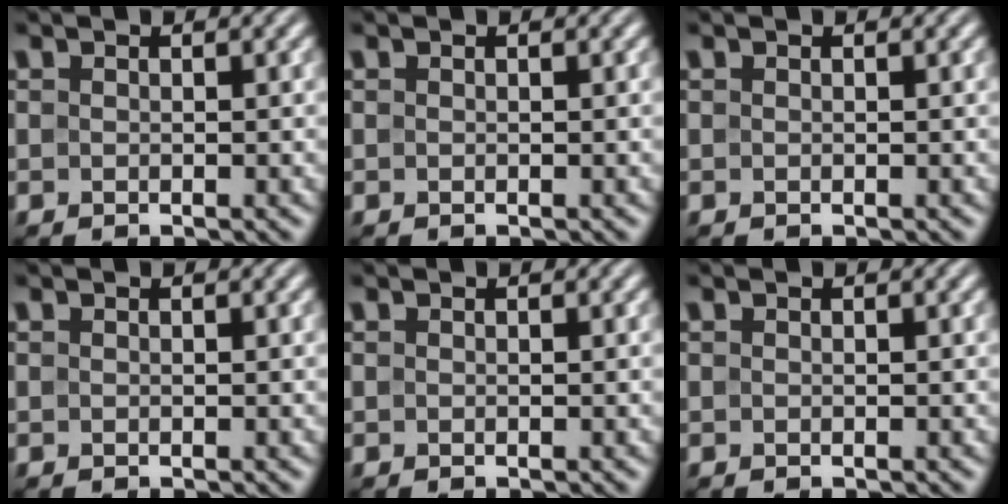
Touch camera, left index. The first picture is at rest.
{"total": 0.0}
{"total": 0.0}
{"total": 0.0}
{"total": 0.0}
{"total": 0.0}